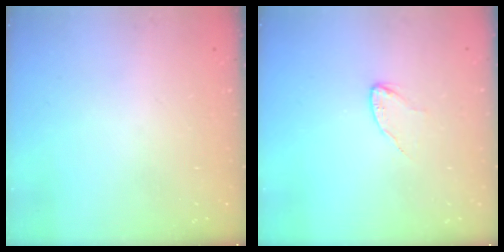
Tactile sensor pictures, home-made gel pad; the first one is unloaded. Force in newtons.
{"total": 3.6, "press": 3.6, "slide": 0.4}